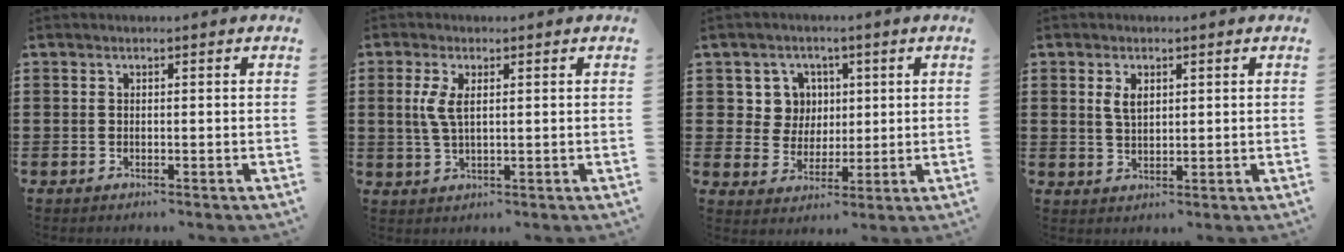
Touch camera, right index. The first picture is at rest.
{"total": 4.0, "force": [1.0, 1.4, 3.6], "torque": [-0.088, 0.001, 0.011]}
{"total": 6.1, "force": [1.9, 5.6, 1.3], "torque": [-0.047, 0.015, 0.034]}
{"total": 2.9, "force": [1.2, 1.5, 2.2], "torque": [-0.048, 0.005, 0.021]}